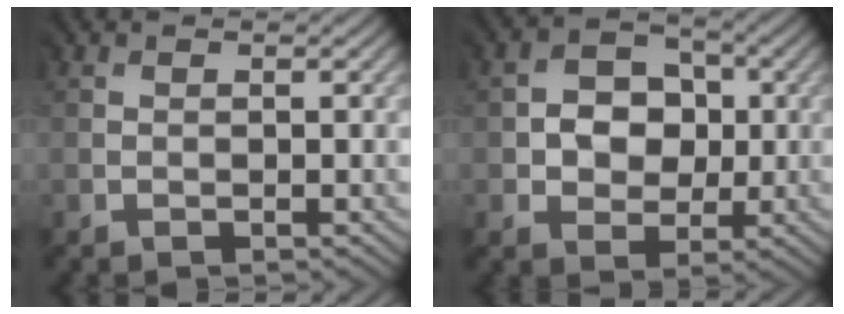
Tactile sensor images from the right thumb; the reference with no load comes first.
{"total": 4.7, "force": [0.1, 4.3, 1.9], "torque": [-0.034, 0.007, -0.010]}